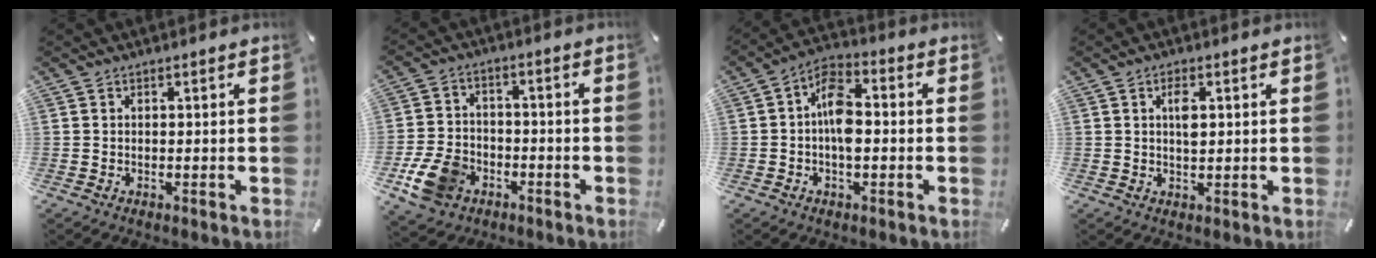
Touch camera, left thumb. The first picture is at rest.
{"total": 10.6, "force": [-4.9, 7.8, 5.2], "torque": [-0.105, 0.028, -0.087]}
{"total": 8.0, "force": [-1.3, 4.4, 6.5], "torque": [-0.116, 0.013, -0.023]}
{"total": 3.4, "force": [0.9, 1.5, 2.9], "torque": [-0.047, 0.001, 0.011]}